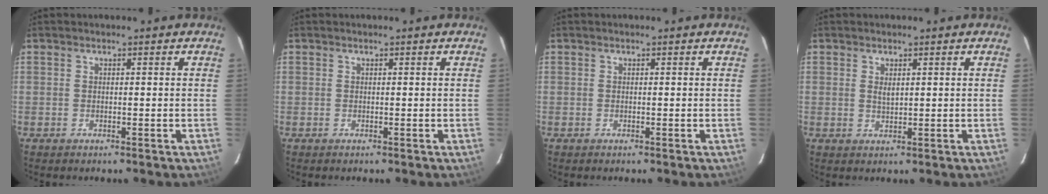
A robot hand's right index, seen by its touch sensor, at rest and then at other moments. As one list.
[{"total": 0.0}, {"total": 0.0}, {"total": 1.7, "force": [0.6, 0.8, 1.4], "torque": [-0.025, 0.000, 0.012]}]